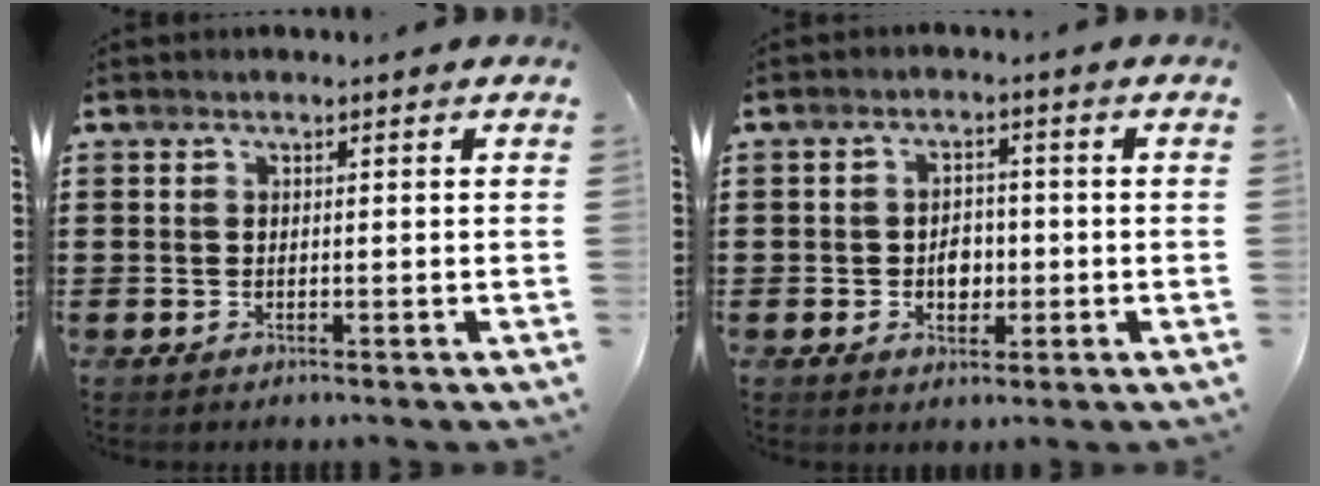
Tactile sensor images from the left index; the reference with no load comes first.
{"total": 3.4, "force": [-0.5, 2.4, 2.4], "torque": [-0.040, 0.000, -0.013]}